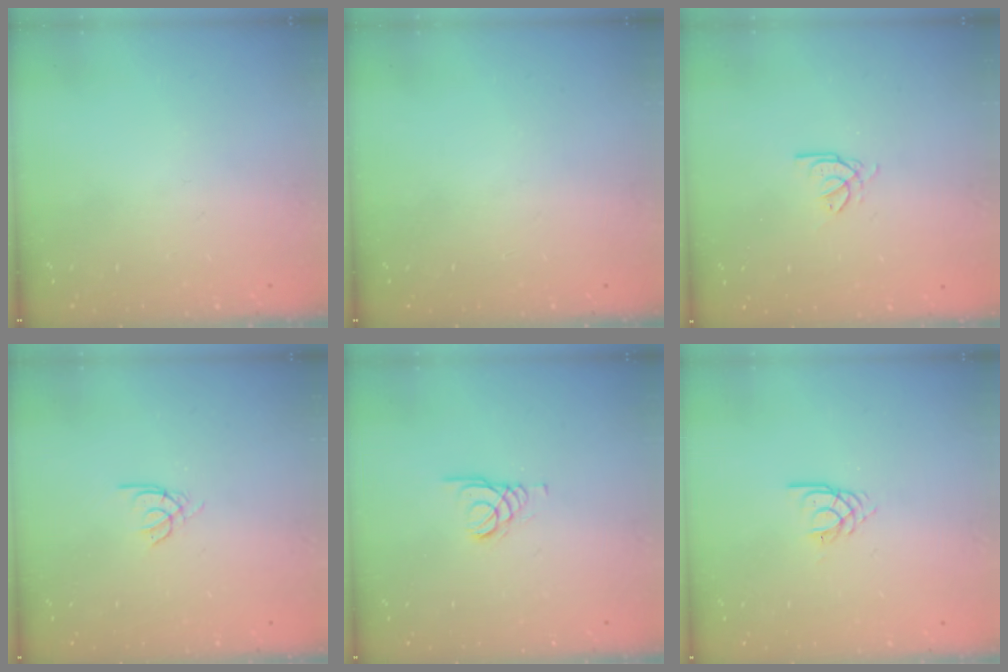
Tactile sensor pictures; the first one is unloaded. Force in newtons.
{"total": 0.0}
{"total": 2.7, "press": 2.7, "slide": 0.4}
{"total": 2.1, "press": 2.1, "slide": 0.2}
{"total": 1.5, "press": 1.4, "slide": 0.1}
{"total": 2.1, "press": 2.1, "slide": 0.3}